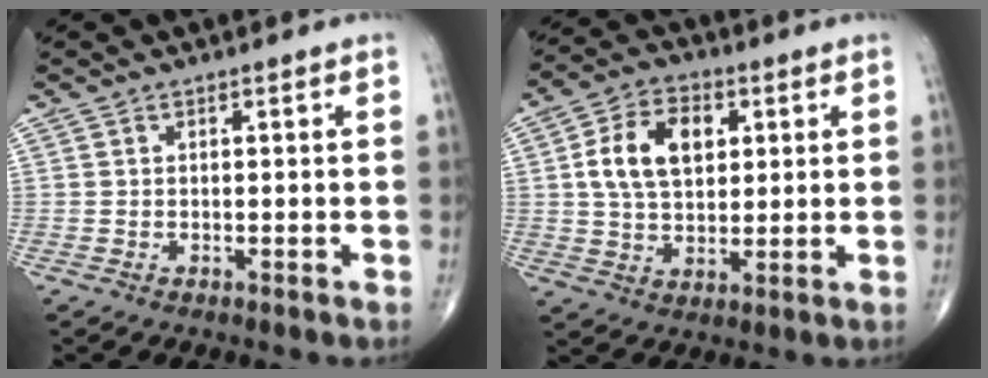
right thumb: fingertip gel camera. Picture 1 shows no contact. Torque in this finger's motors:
{"motor_torque": [-0.17, 0.40, 0.07, 0.00, 0.15]}